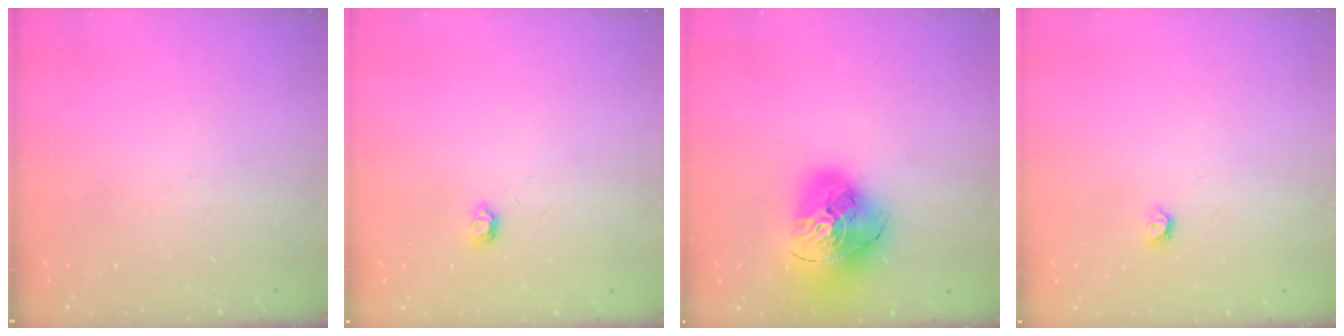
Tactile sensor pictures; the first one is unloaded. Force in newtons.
{"total": 3.9, "press": 3.9, "slide": 0.6}
{"total": 19.9, "press": 19.8, "slide": 2.2}
{"total": 3.6, "press": 3.6, "slide": 0.7}